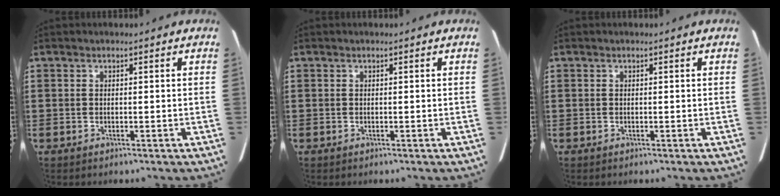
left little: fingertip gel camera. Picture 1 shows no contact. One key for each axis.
{"total": 0.0}
{"total": 0.0}